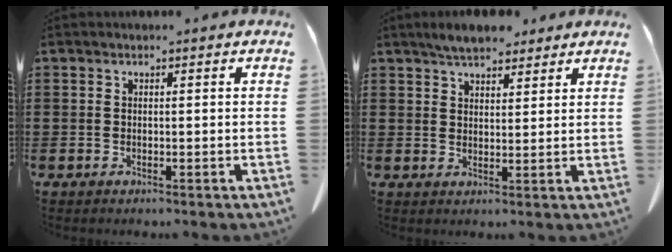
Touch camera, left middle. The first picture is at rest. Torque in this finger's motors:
{"motor_torque": [0.49, 0.45, 0.12, 0.05]}